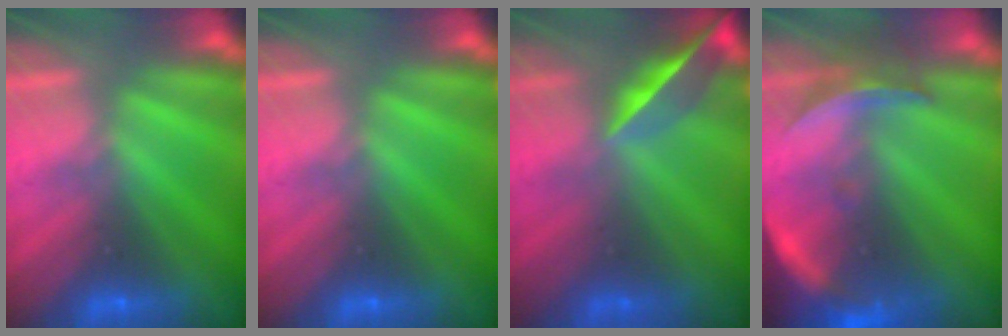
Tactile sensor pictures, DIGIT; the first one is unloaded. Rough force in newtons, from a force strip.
{"total": 0.0}
{"total": 3.6}
{"total": 9.0}